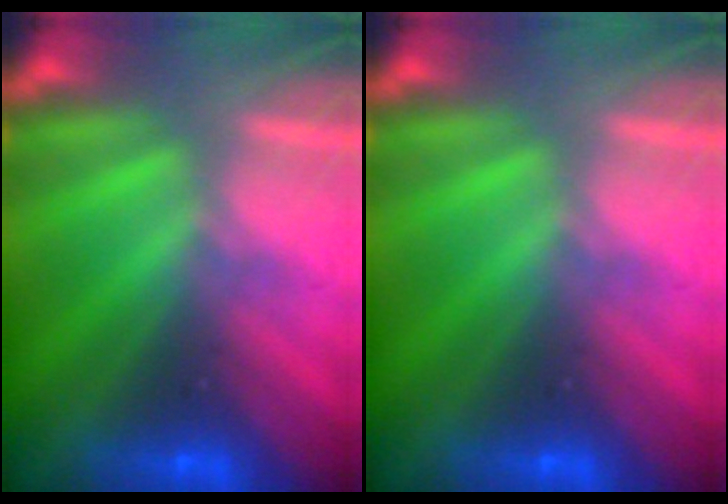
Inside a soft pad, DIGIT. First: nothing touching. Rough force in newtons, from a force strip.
{"total": 0.0}